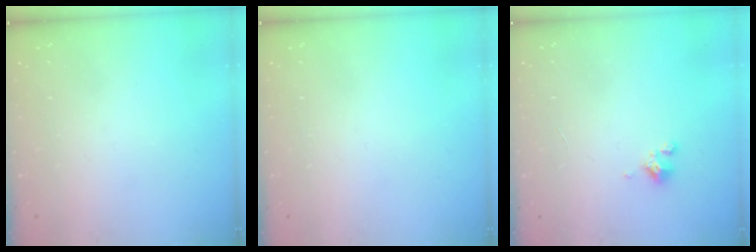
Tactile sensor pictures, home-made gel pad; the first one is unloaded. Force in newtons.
{"total": 0.0}
{"total": 1.2, "press": 1.2, "slide": 0.2}